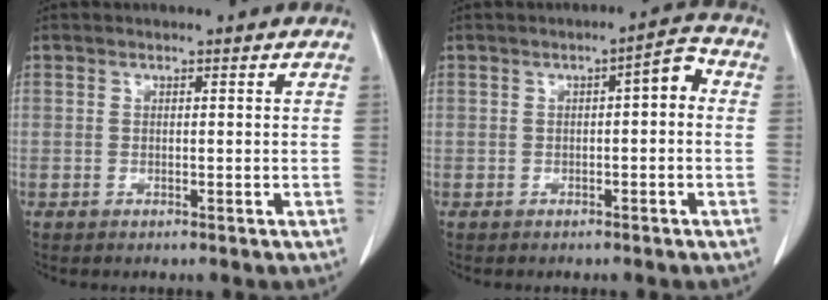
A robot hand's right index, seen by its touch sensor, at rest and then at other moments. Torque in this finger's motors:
{"motor_torque": [0.38, -0.20, 0.14, 0.04]}